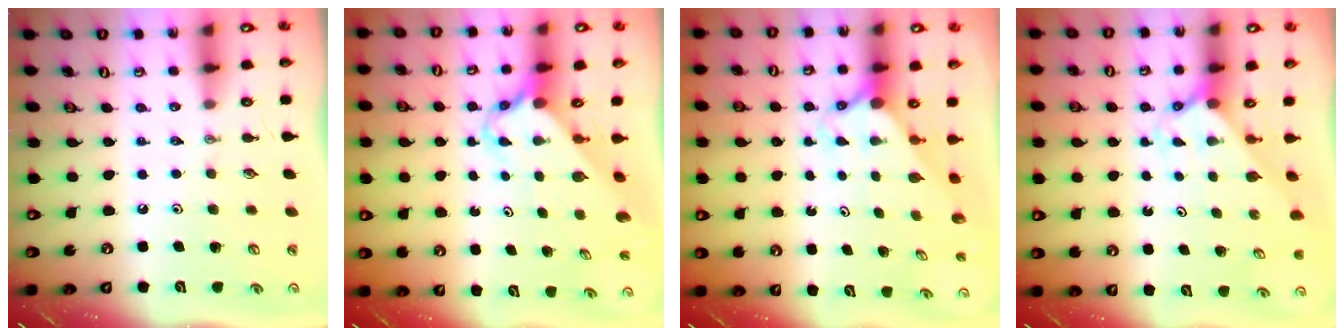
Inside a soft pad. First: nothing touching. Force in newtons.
{"total": 2.8, "press": 2.8, "slide": 0.2}
{"total": 2.1, "press": 2.1, "slide": 0.2}
{"total": 2.1, "press": 2.1, "slide": 0.1}